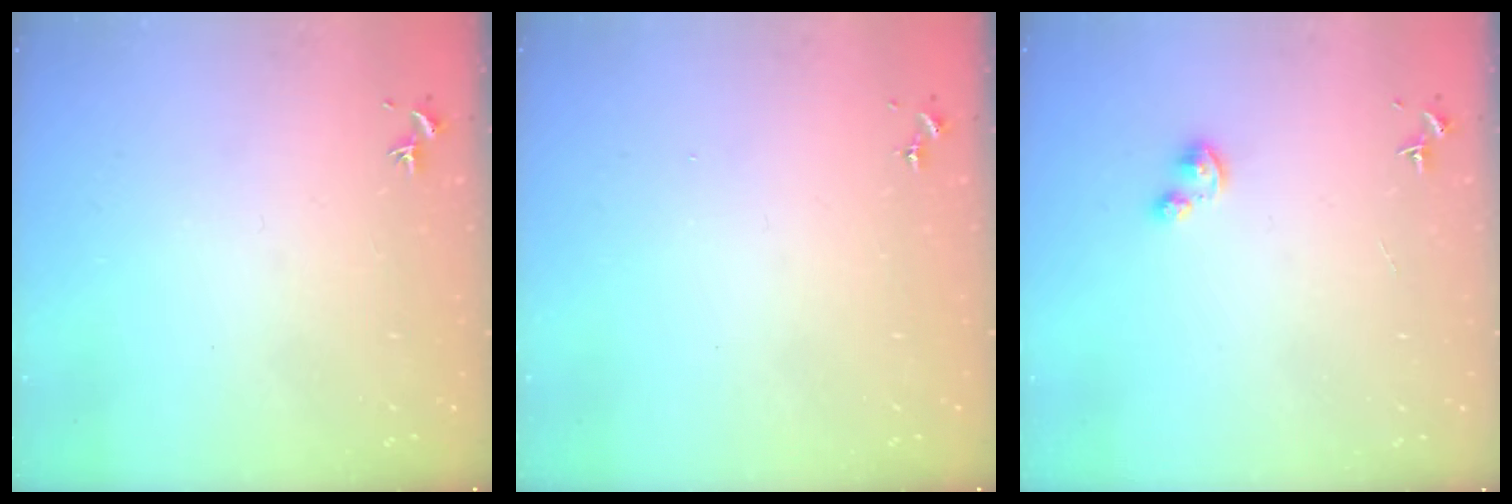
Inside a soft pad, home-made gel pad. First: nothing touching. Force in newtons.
{"total": 0.0}
{"total": 2.9, "press": 2.9, "slide": 0.1}